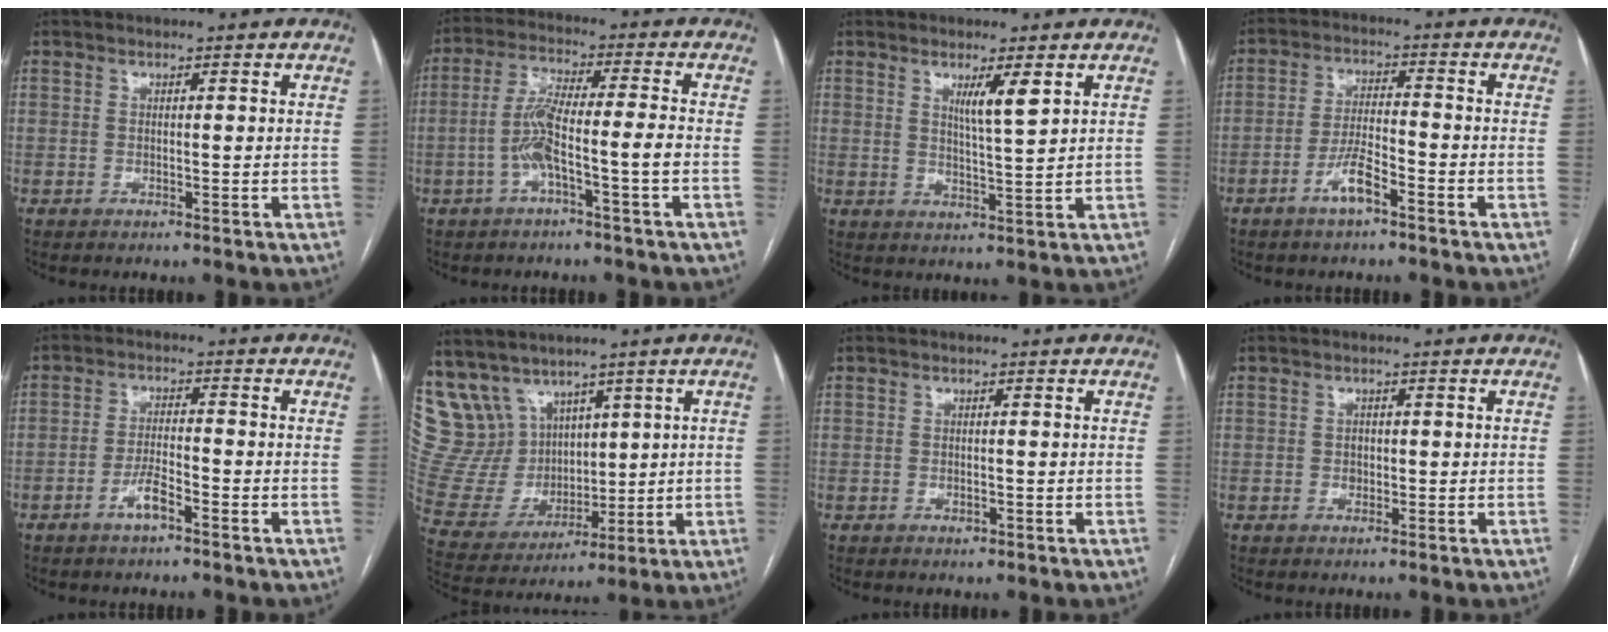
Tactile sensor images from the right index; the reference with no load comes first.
{"total": 7.2, "force": [-2.5, -0.1, 6.7], "torque": [-0.137, 0.022, -0.048]}
{"total": 4.3, "force": [2.1, -0.2, 3.8], "torque": [-0.067, -0.008, 0.039]}
{"total": 5.4, "force": [-3.2, 0.8, 4.2], "torque": [-0.089, 0.001, -0.062]}
{"total": 3.9, "force": [-2.4, 0.6, 3.0], "torque": [-0.061, 0.001, -0.047]}
{"total": 13.3, "force": [9.2, 9.2, 2.9], "torque": [-0.089, 0.048, 0.213]}
{"total": 0.8, "force": [-0.5, 0.3, 0.6], "torque": [-0.010, -0.001, -0.004]}
{"total": 1.1, "force": [-0.2, 0.9, 0.5], "torque": [-0.007, 0.002, -0.003]}